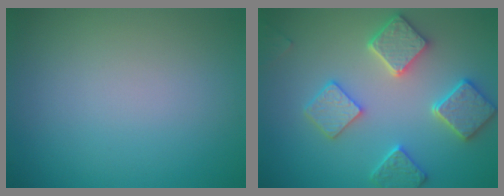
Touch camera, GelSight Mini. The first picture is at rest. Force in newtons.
{"total": 5.1, "press": 4.6, "slide": 2.0}